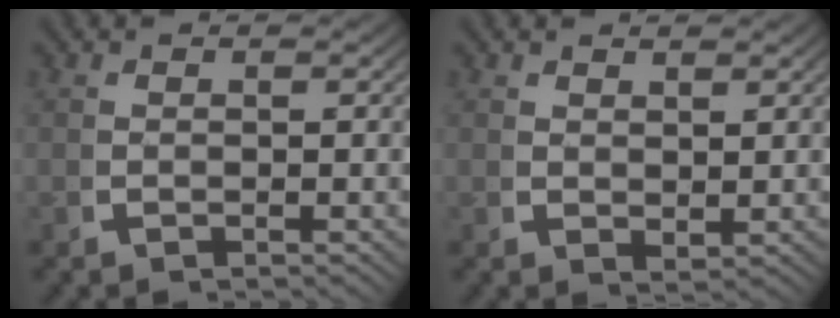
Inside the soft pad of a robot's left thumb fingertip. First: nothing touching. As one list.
[{"total": 1.5, "force": [1.5, 0.1, 0.0], "torque": [0.003, -0.005, 0.032]}]